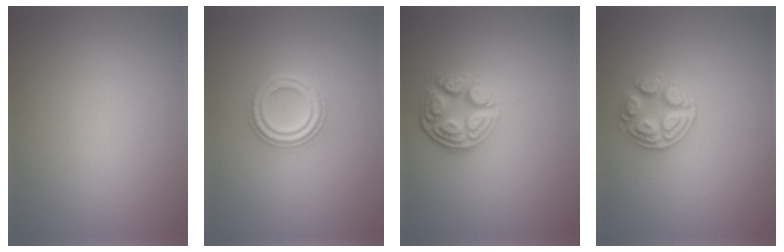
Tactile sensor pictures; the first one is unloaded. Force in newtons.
{"total": 2.7, "press": 2.7, "slide": 0.5}
{"total": 4.5, "press": 3.4, "slide": 2.9}
{"total": 2.7, "press": 2.6, "slide": 0.4}